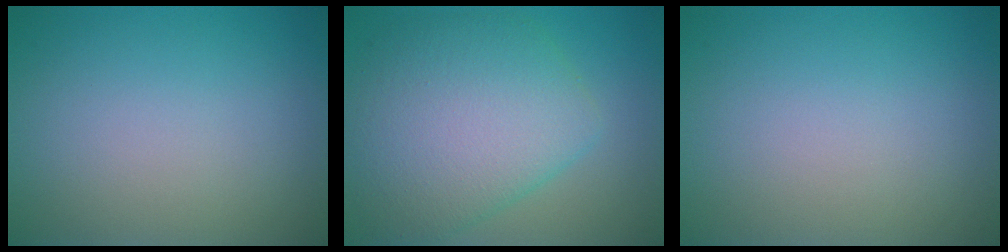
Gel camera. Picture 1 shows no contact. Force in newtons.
{"total": 7.9, "press": 7.9, "slide": 0.3}
{"total": 0.0}